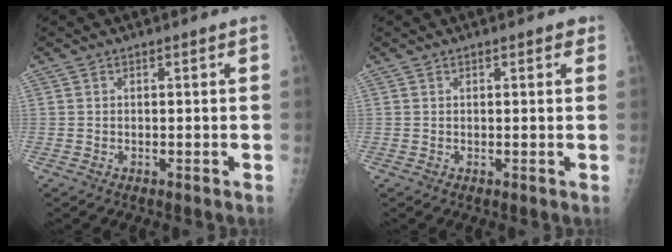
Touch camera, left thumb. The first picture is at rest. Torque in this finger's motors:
{"motor_torque": [-0.21, 0.05, -0.07, -0.15, 0.04]}